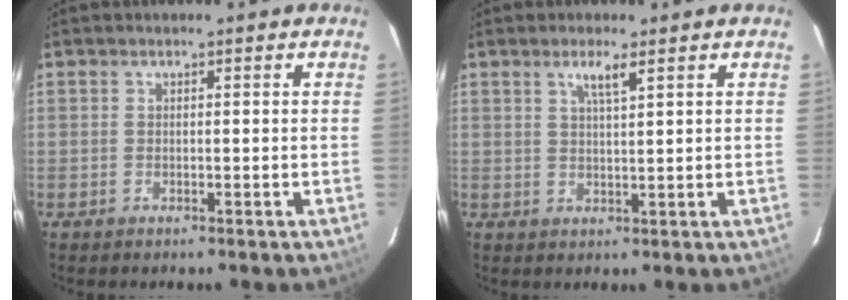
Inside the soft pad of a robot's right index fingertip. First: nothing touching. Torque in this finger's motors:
{"motor_torque": [0.02, 0.02, 0.02, 0.04]}